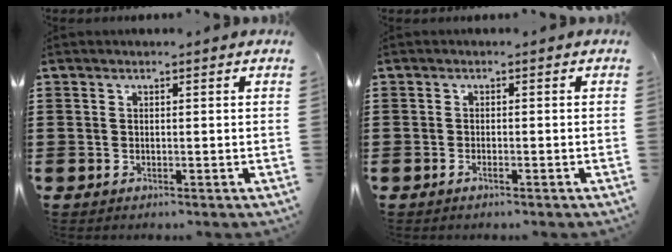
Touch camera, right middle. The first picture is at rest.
{"total": 0.8, "force": [-0.4, 0.1, 0.6], "torque": [-0.014, -0.006, -0.006]}